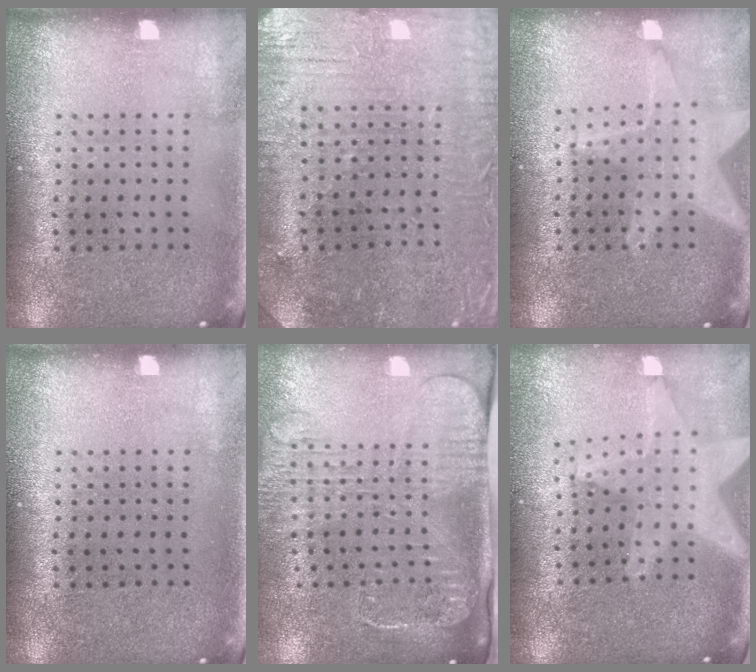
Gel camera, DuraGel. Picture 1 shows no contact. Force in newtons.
{"total": 1.0, "press": 0.9, "slide": 0.4}
{"total": 1.8, "press": 1.6, "slide": 0.9}
{"total": 0.0}
{"total": 2.8, "press": 2.1, "slide": 1.8}
{"total": 2.1, "press": 1.7, "slide": 1.2}